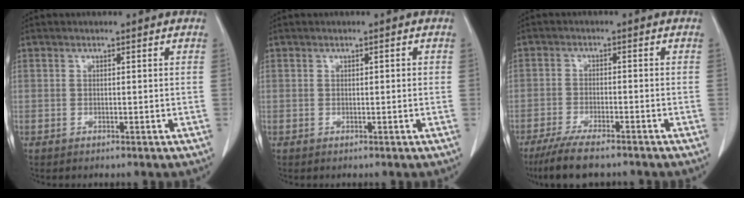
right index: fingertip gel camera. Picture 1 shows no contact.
{"total": 0.6, "force": [0.1, 0.2, 0.6], "torque": [-0.009, 0.002, 0.002]}
{"total": 8.4, "force": [-6.8, 1.2, 4.7], "torque": [-0.078, -0.019, -0.111]}